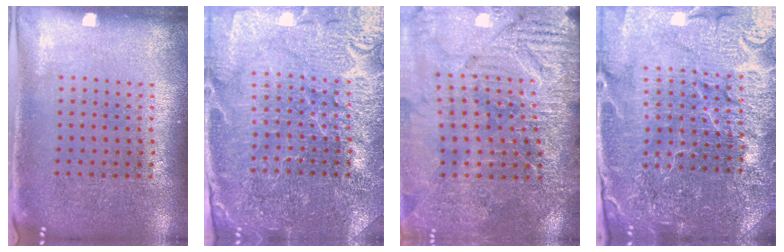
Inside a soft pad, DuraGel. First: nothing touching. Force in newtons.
{"total": 4.1, "press": 3.9, "slide": 1.3}
{"total": 3.6, "press": 3.6, "slide": 0.5}
{"total": 5.4, "press": 5.0, "slide": 2.2}